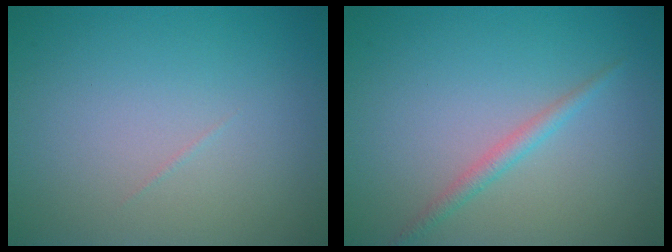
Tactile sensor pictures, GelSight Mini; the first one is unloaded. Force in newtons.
{"total": 1.5, "press": 1.5, "slide": 0.0}